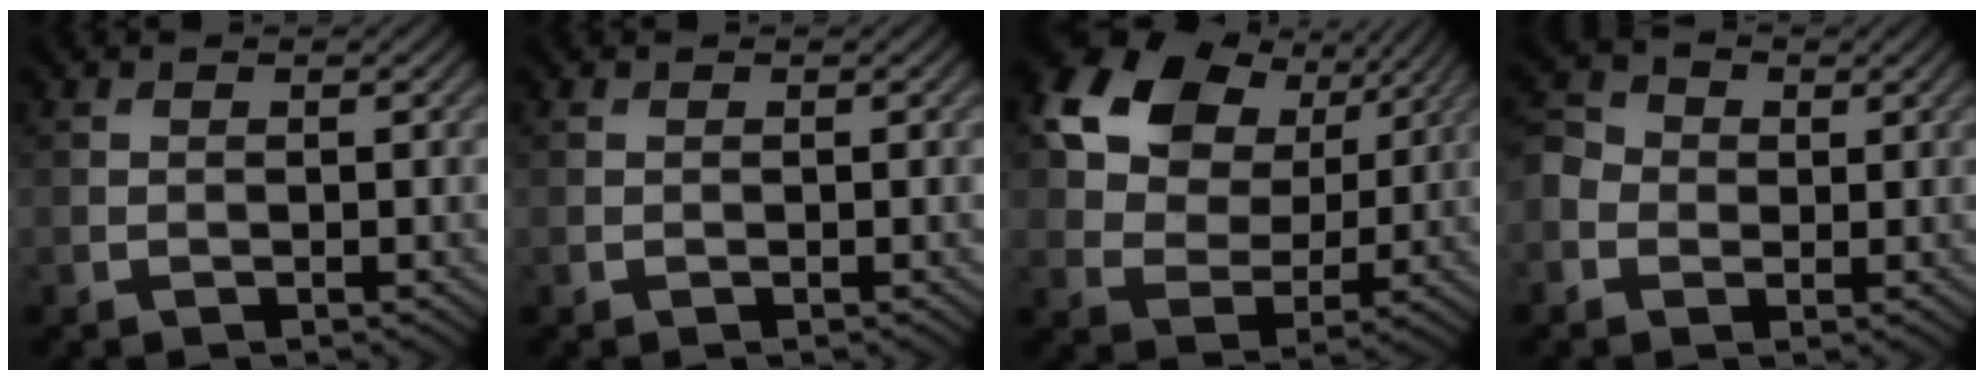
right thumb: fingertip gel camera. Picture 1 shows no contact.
{"total": 0.0}
{"total": 14.6, "force": [6.6, 10.0, 8.4], "torque": [-0.177, 0.023, 0.115]}
{"total": 4.0, "force": [-0.4, 3.5, 1.9], "torque": [-0.051, 0.008, -0.018]}